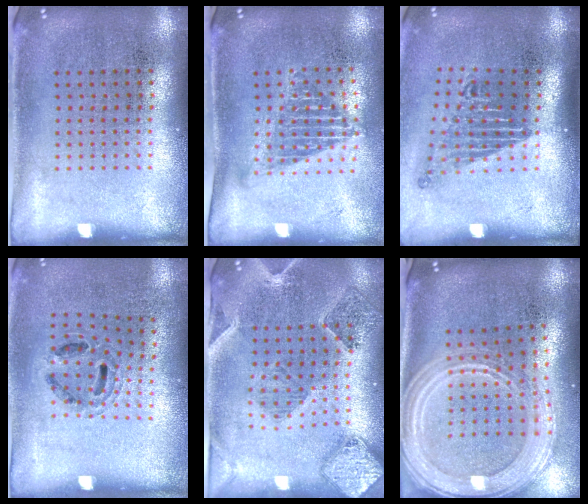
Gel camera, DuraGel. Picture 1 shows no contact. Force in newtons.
{"total": 1.4, "press": 1.1, "slide": 0.8}
{"total": 1.6, "press": 1.1, "slide": 1.2}
{"total": 0.8, "press": 0.8, "slide": 0.3}
{"total": 1.6, "press": 1.5, "slide": 0.3}
{"total": 3.0, "press": 2.4, "slide": 1.8}